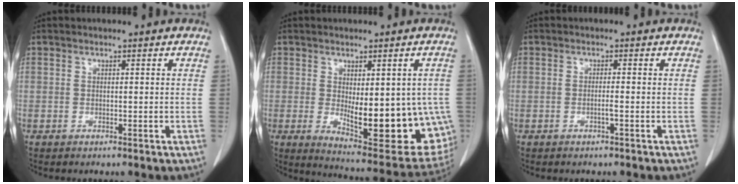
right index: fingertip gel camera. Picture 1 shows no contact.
{"total": 18.1, "force": [-2.9, 6.4, 16.7], "torque": [-0.159, -0.014, -0.014]}
{"total": 1.1, "force": [-0.4, -0.2, 0.9], "torque": [-0.017, 0.000, -0.008]}